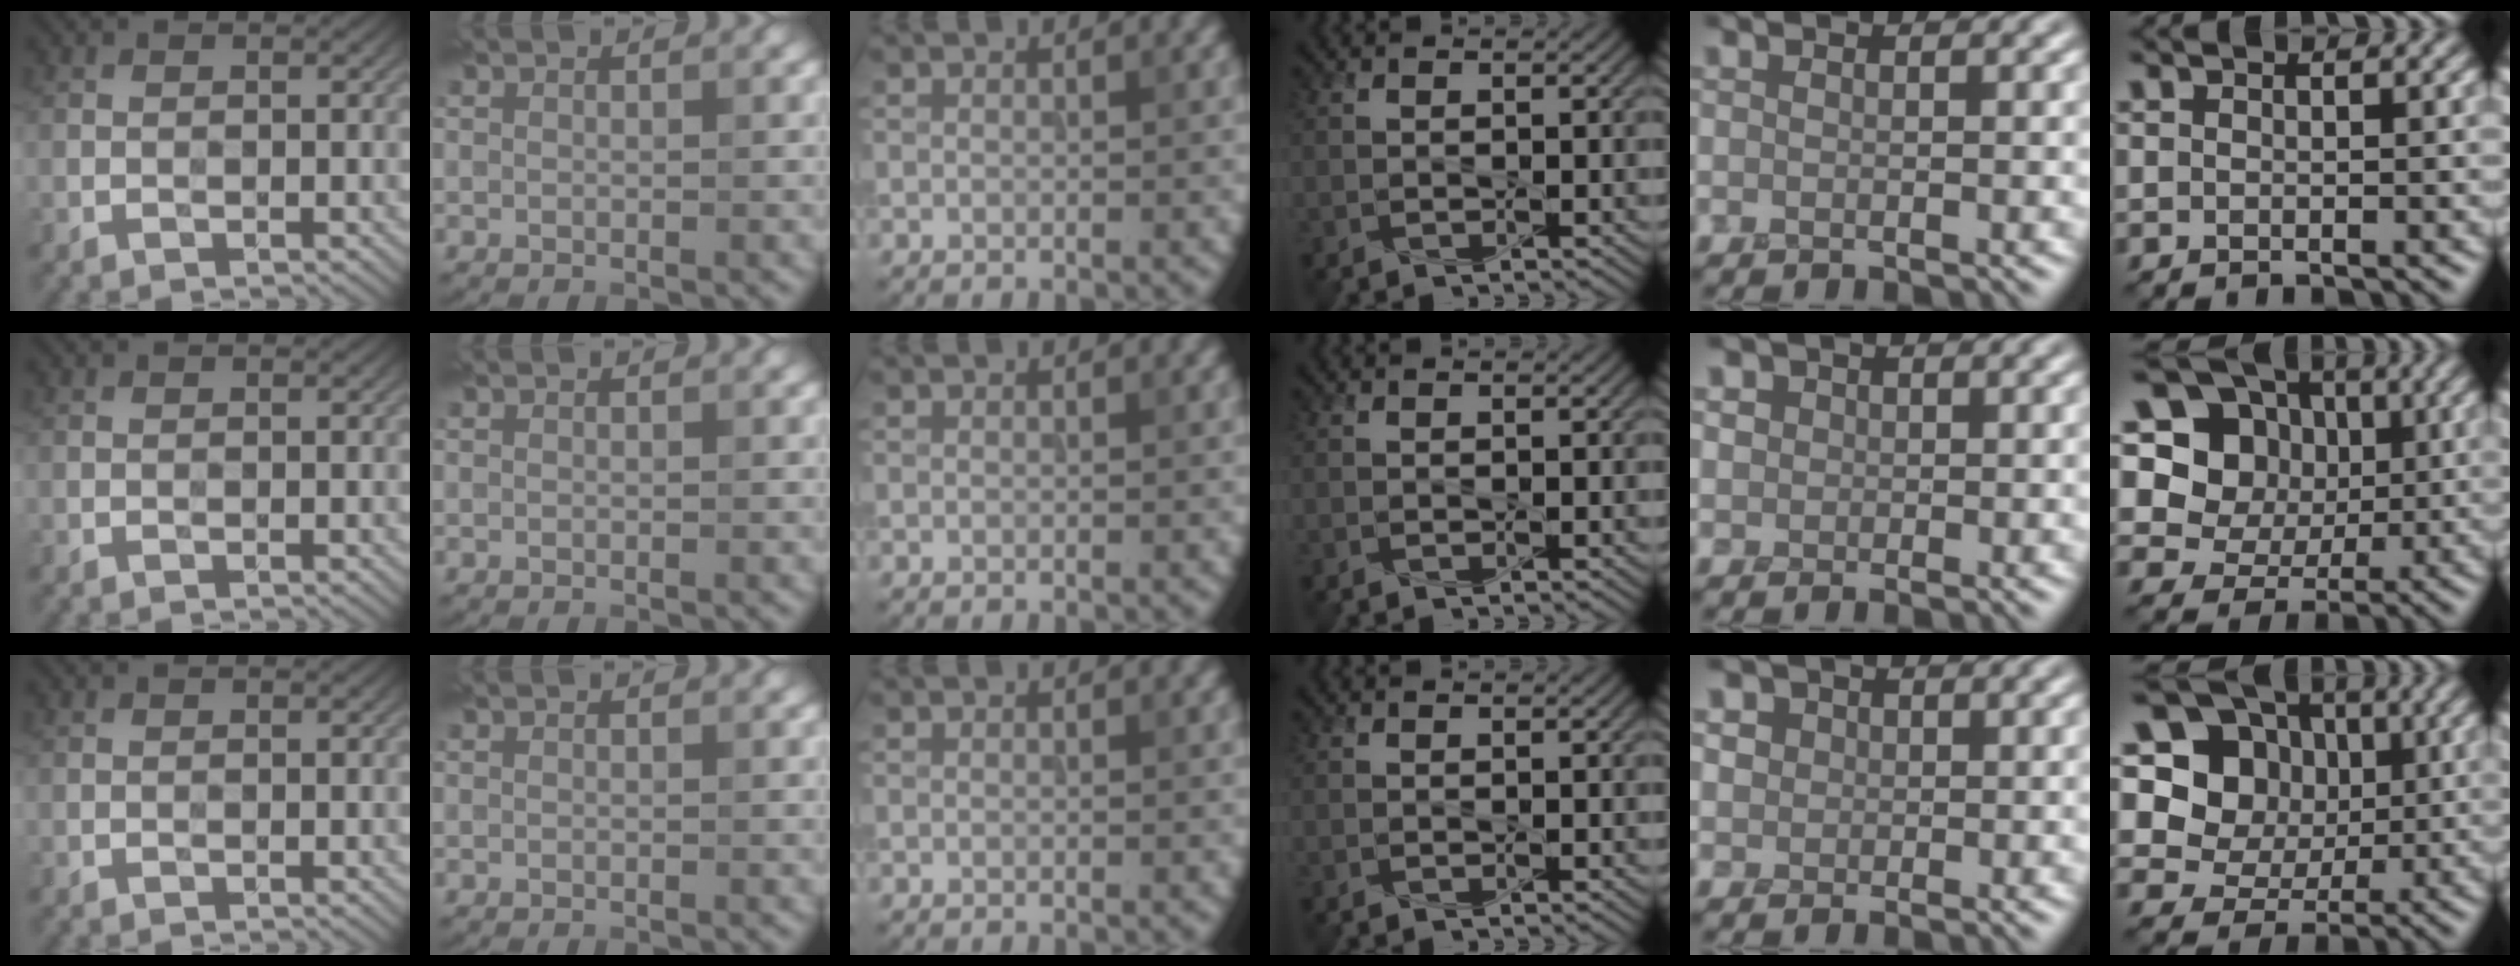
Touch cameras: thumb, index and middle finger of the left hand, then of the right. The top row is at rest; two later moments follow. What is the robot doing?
{"motion": "press", "object": "stapler"}